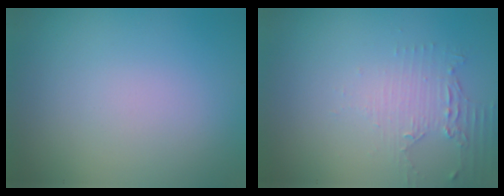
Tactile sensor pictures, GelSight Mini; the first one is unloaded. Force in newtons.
{"total": 2.3, "press": 1.6, "slide": 1.6}